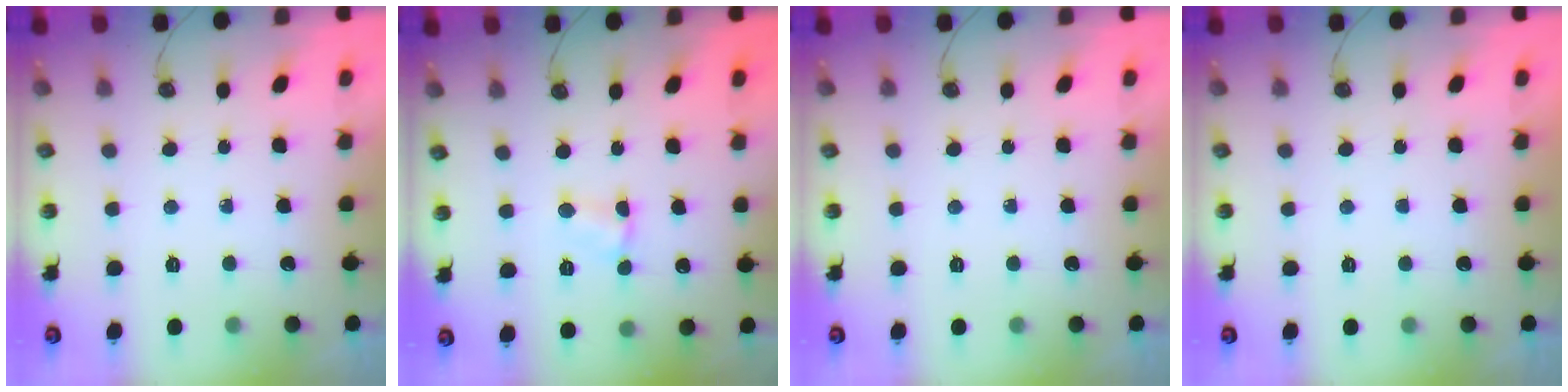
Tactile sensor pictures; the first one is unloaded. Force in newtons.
{"total": 2.3, "press": 2.3, "slide": 0.3}
{"total": 0.0}
{"total": 0.0}